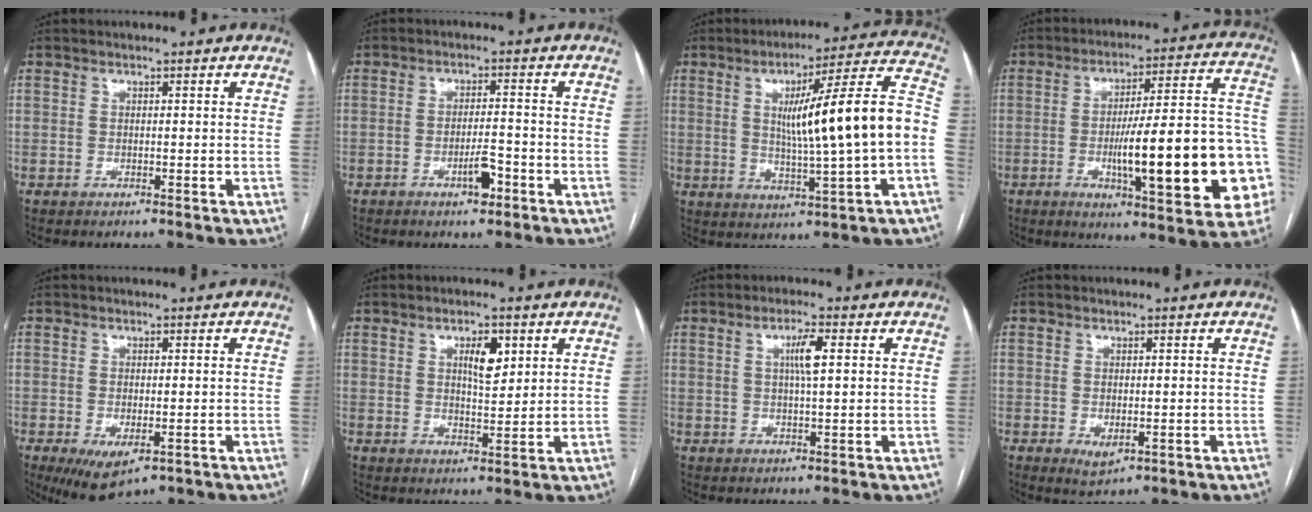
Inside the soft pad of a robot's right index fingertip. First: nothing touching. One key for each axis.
{"total": 3.8, "fx": -2.0, "fy": 0.9, "fz": 3.0, "tx": -0.055, "ty": 0.002, "tz": -0.031}
{"total": 17.6, "fx": -0.1, "fy": -0.1, "fz": 17.6, "tx": -0.257, "ty": 0.018, "tz": -0.002}
{"total": 22.8, "fx": -5.0, "fy": 3.3, "fz": 22.0, "tx": -0.239, "ty": 0.020, "tz": -0.059}
{"total": 6.9, "fx": -3.5, "fy": 3.0, "fz": 5.2, "tx": -0.084, "ty": -0.017, "tz": -0.047}
{"total": 4.7, "fx": 2.0, "fy": 1.6, "fz": 4.0, "tx": -0.066, "ty": 0.002, "tz": 0.035}
{"total": 3.9, "fx": 1.0, "fy": 0.2, "fz": 3.7, "tx": -0.067, "ty": 0.002, "tz": 0.016}
{"total": 2.7, "fx": -0.8, "fy": 1.4, "fz": 2.1, "tx": -0.032, "ty": -0.005, "tz": -0.002}